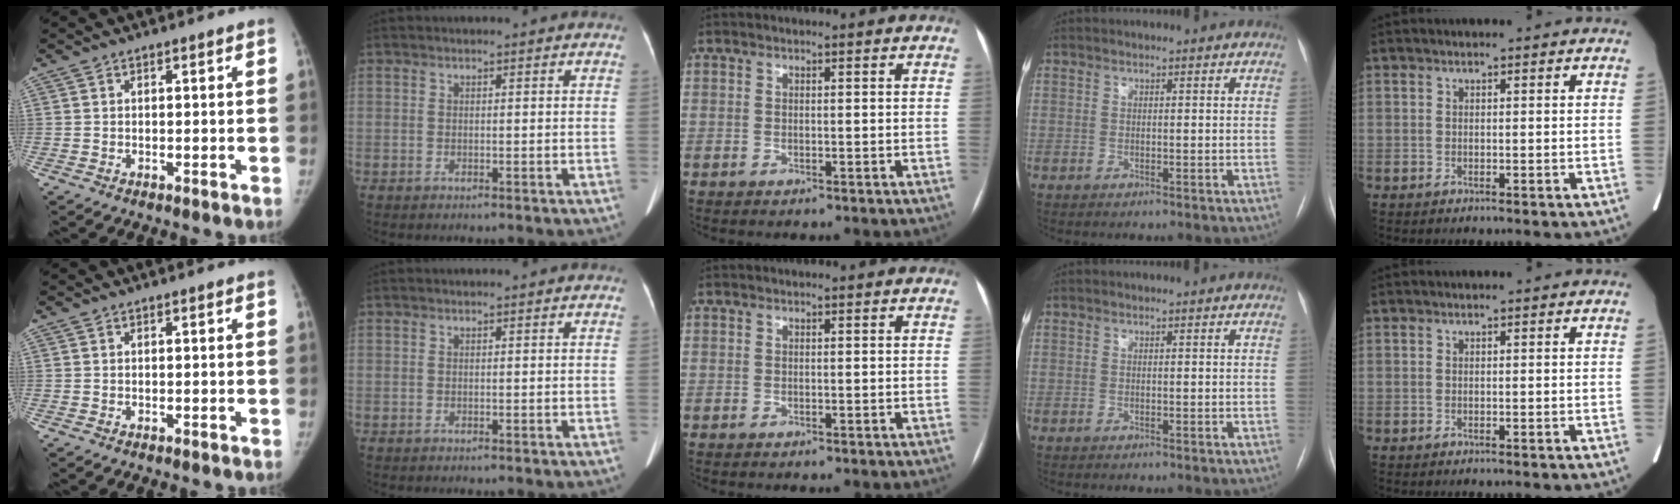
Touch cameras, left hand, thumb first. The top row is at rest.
{}